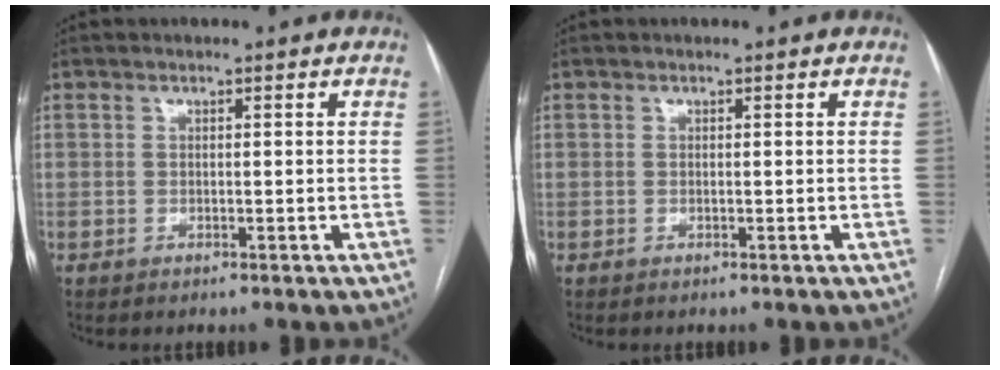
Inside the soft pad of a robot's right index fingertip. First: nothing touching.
{"total": 0.0}